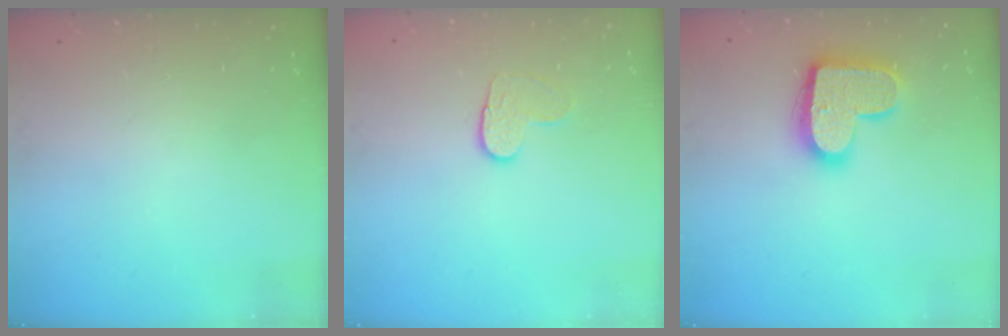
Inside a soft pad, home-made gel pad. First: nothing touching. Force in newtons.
{"total": 4.9, "press": 4.8, "slide": 0.5}
{"total": 16.6, "press": 16.5, "slide": 0.9}